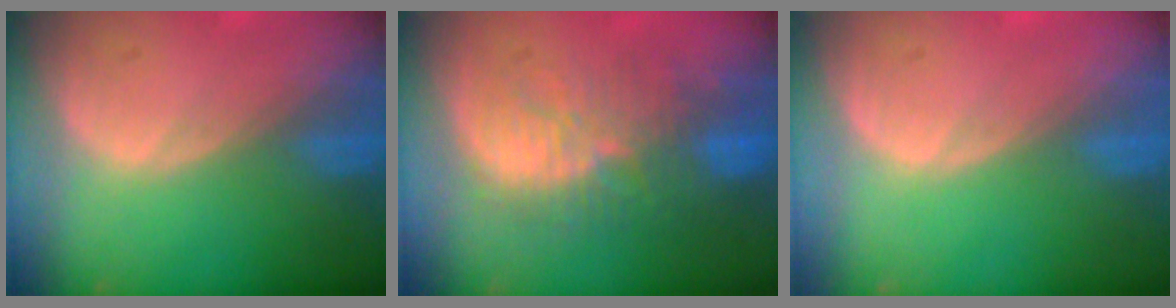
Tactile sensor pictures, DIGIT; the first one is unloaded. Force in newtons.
{"total": 11.4, "press": 10.0, "slide": 5.5}
{"total": 0.0}